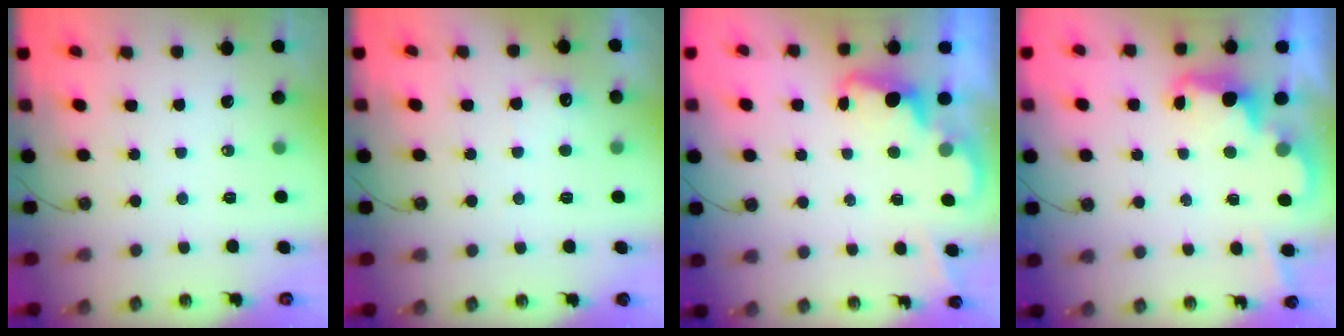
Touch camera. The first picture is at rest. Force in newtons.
{"total": 6.1, "press": 5.9, "slide": 1.3}
{"total": 2.0, "press": 1.9, "slide": 0.5}
{"total": 2.6, "press": 2.5, "slide": 0.6}